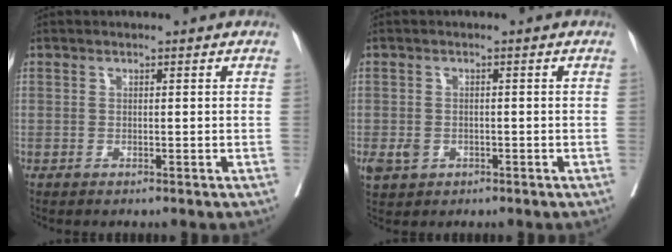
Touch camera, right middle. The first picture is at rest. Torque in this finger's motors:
{"motor_torque": [0.37, -0.35, 0.00, 0.03]}